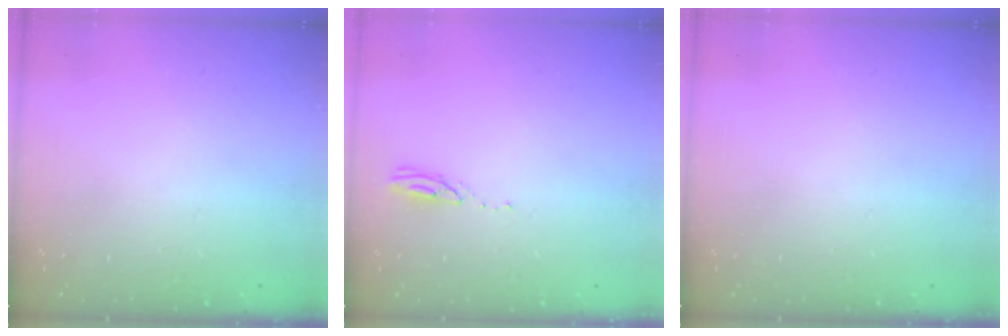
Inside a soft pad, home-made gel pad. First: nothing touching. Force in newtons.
{"total": 3.1, "press": 3.1, "slide": 0.2}
{"total": 0.0}